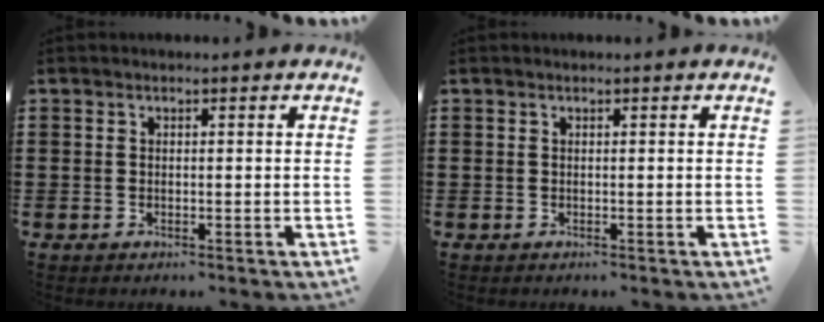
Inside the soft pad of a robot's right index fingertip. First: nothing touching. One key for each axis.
{"total": 0.0}